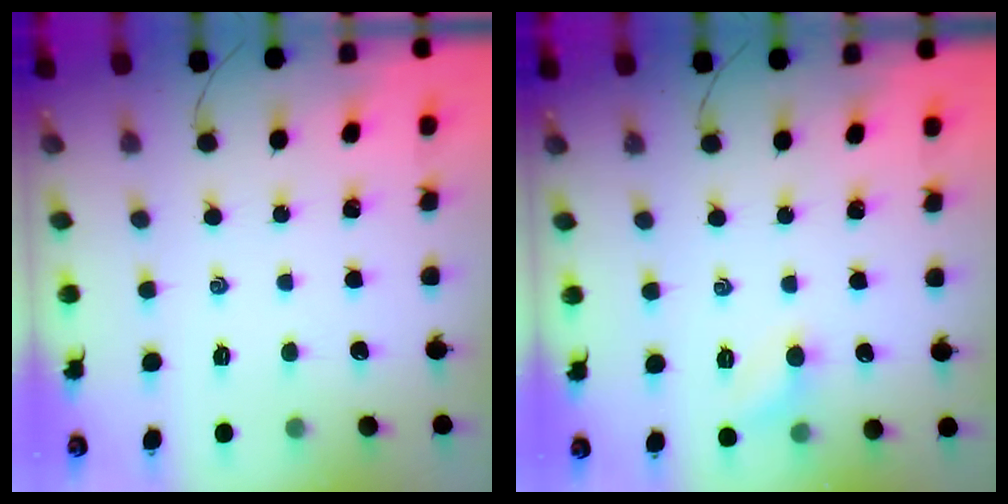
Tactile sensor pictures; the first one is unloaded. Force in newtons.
{"total": 5.5, "press": 5.2, "slide": 1.8}